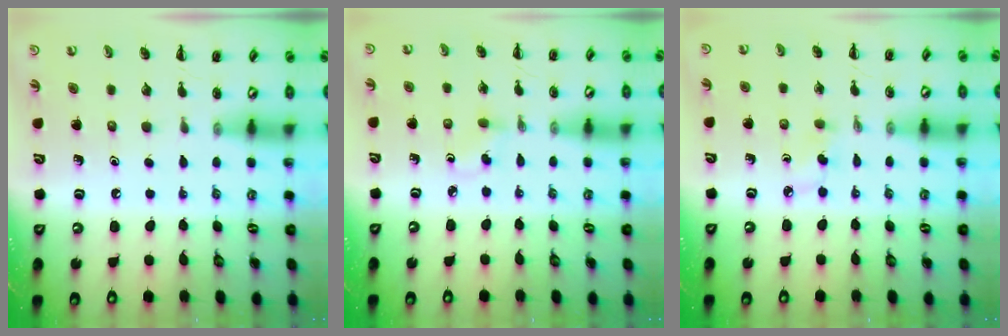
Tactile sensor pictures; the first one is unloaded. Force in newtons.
{"total": 1.2, "press": 1.0, "slide": 0.8}
{"total": 2.9, "press": 2.7, "slide": 1.1}